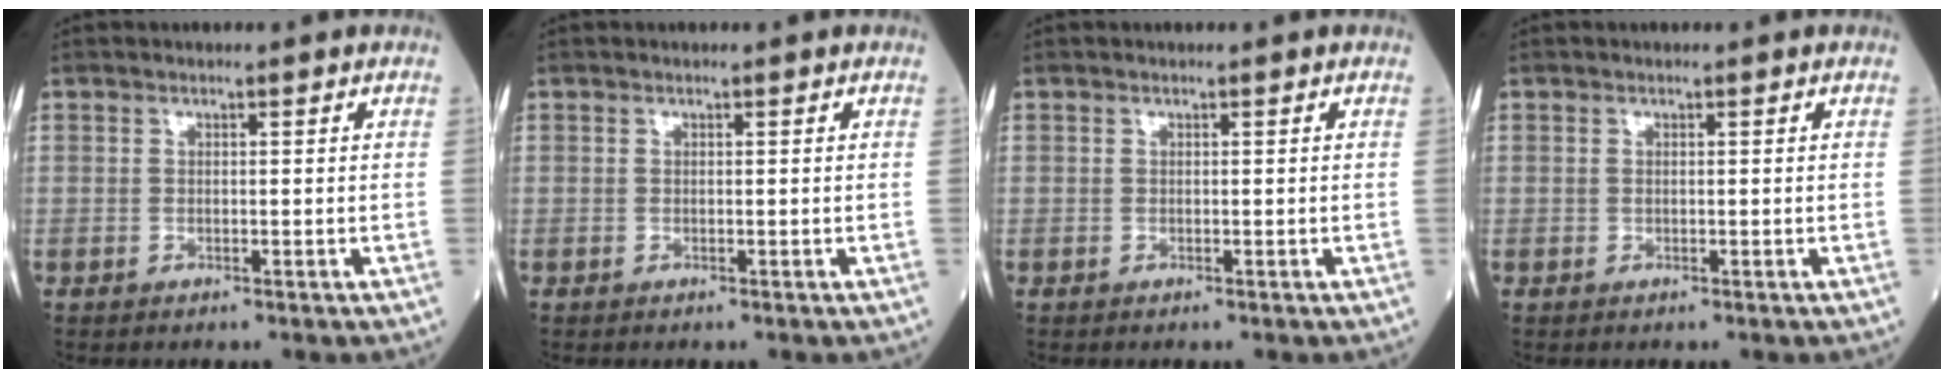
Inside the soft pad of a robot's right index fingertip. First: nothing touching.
{"total": 0.0}
{"total": 0.0}
{"total": 0.0}